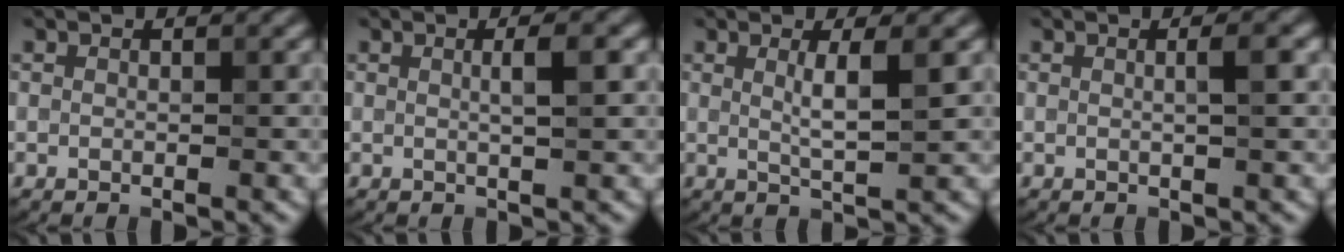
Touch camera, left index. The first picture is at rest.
{"total": 2.0, "force": [0.4, 0.5, 1.9], "torque": [-0.025, 0.006, 0.000]}
{"total": 2.9, "force": [0.7, 0.6, 2.7], "torque": [-0.041, -0.005, 0.011]}
{"total": 1.6, "force": [0.2, 0.4, 1.5], "torque": [-0.019, 0.006, -0.002]}